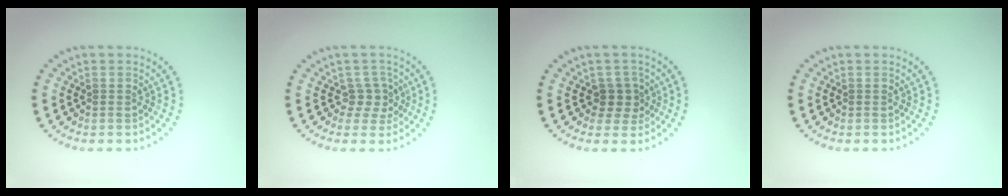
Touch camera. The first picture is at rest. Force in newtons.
{"total": 2.1, "press": 1.5, "slide": 1.4}
{"total": 2.3, "press": 1.9, "slide": 1.3}
{"total": 0.0}